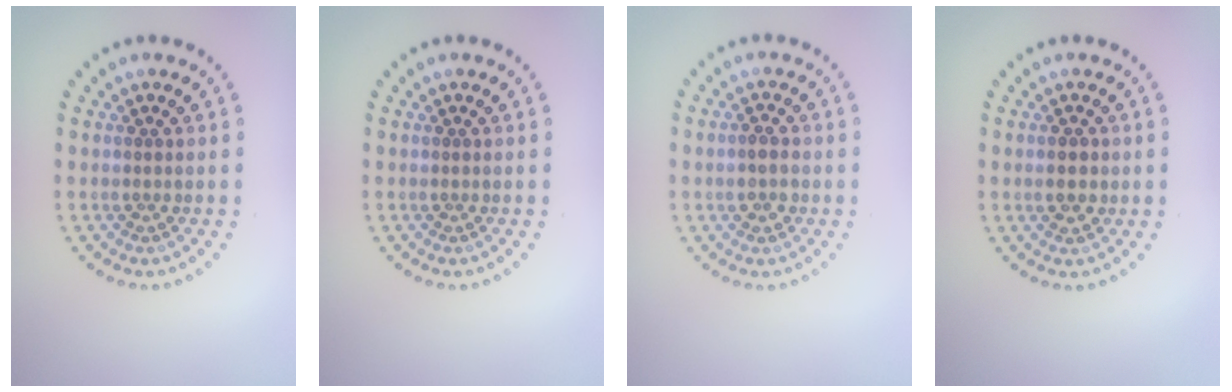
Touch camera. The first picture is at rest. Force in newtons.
{"total": 0.0}
{"total": 1.8, "press": 1.8, "slide": 0.0}
{"total": 1.8, "press": 1.8, "slide": 0.3}